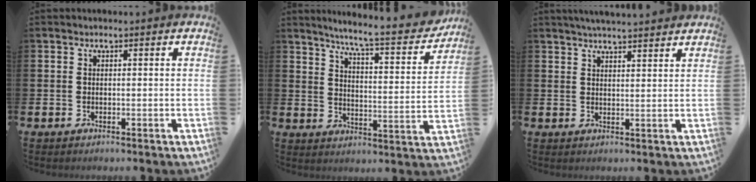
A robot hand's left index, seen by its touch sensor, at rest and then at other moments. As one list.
[{"total": 7.4, "force": [6.7, 0.3, 3.0], "torque": [-0.073, -0.054, 0.108]}, {"total": 3.7, "force": [3.6, -0.3, 0.6], "torque": [-0.018, -0.014, 0.066]}]